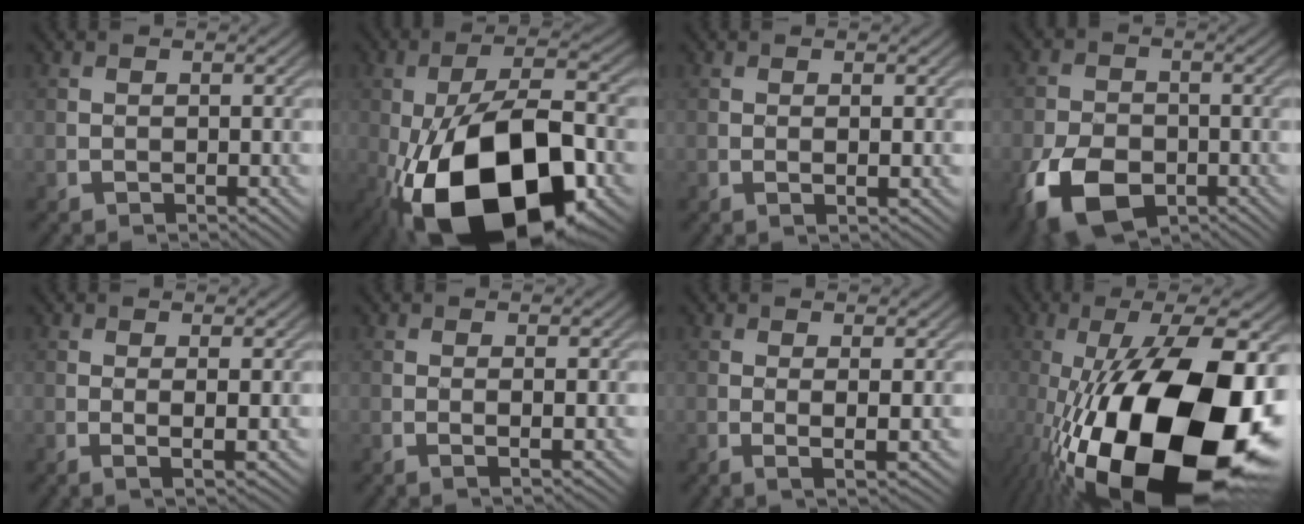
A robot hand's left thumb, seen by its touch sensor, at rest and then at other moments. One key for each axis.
{"total": 19.5, "fx": -7.4, "fy": 9.1, "fz": 15.6, "tx": -0.265, "ty": -0.003, "tz": -0.128}
{"total": 1.0, "fx": 0.2, "fy": 0.1, "fz": 1.0, "tx": -0.022, "ty": -0.001, "tz": 0.002}
{"total": 9.8, "fx": -4.6, "fy": 6.1, "fz": 6.2, "tx": -0.142, "ty": -0.023, "tz": -0.083}
{"total": 2.4, "fx": 0.6, "fy": 0.4, "fz": 2.2, "tx": -0.044, "ty": -0.004, "tz": 0.011}
{"total": 1.3, "fx": 0.3, "fy": 0.1, "fz": 1.3, "tx": -0.028, "ty": -0.001, "tz": 0.003}
{"total": 2.7, "fx": 0.7, "fy": 0.5, "fz": 2.6, "tx": -0.051, "ty": -0.006, "tz": 0.014}
{"total": 22.0, "fx": -6.6, "fy": 9.1, "fz": 18.9, "tx": -0.353, "ty": -0.014, "tz": -0.104}